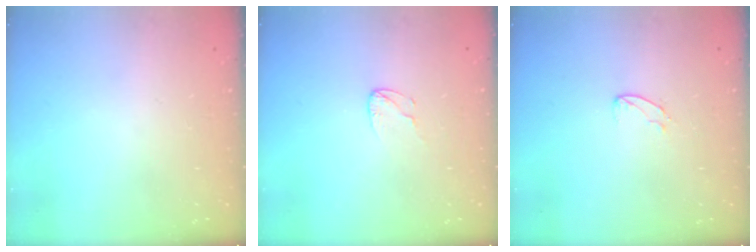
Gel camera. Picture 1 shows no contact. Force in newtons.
{"total": 3.9, "press": 3.9, "slide": 0.3}
{"total": 5.4, "press": 5.4, "slide": 0.4}